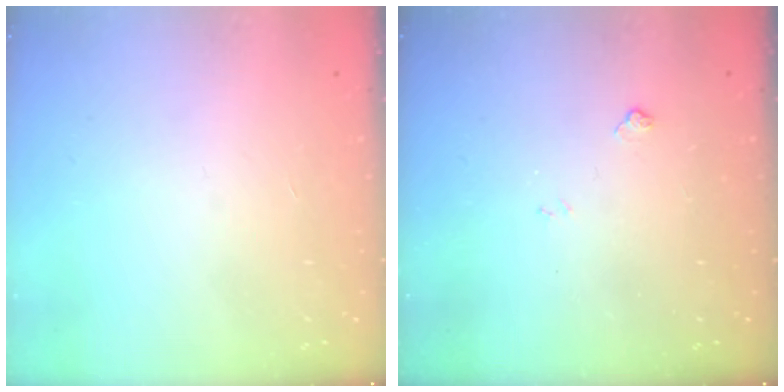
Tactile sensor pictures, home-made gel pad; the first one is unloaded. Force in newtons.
{"total": 4.3, "press": 4.3, "slide": 0.7}